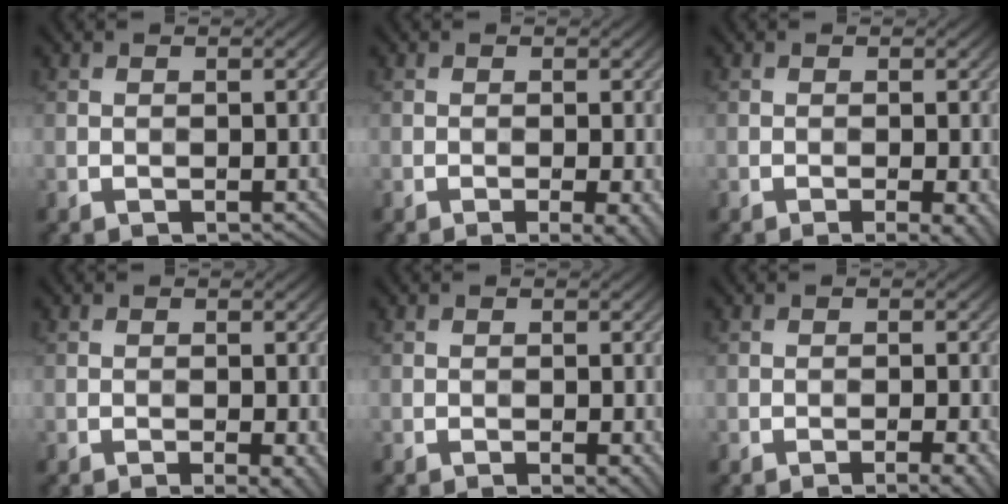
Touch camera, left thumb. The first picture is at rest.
{"total": 2.7, "force": [-1.0, 0.5, 2.5], "torque": [-0.037, 0.000, -0.016]}
{"total": 2.4, "force": [-0.9, 0.4, 2.2], "torque": [-0.032, 0.001, -0.016]}
{"total": 2.1, "force": [-0.8, 0.3, 1.9], "torque": [-0.029, -0.001, -0.013]}
{"total": 1.3, "force": [-0.4, 0.2, 1.2], "torque": [-0.019, -0.004, -0.008]}
{"total": 2.6, "force": [-1.4, 0.4, 2.2], "torque": [-0.029, 0.005, -0.022]}